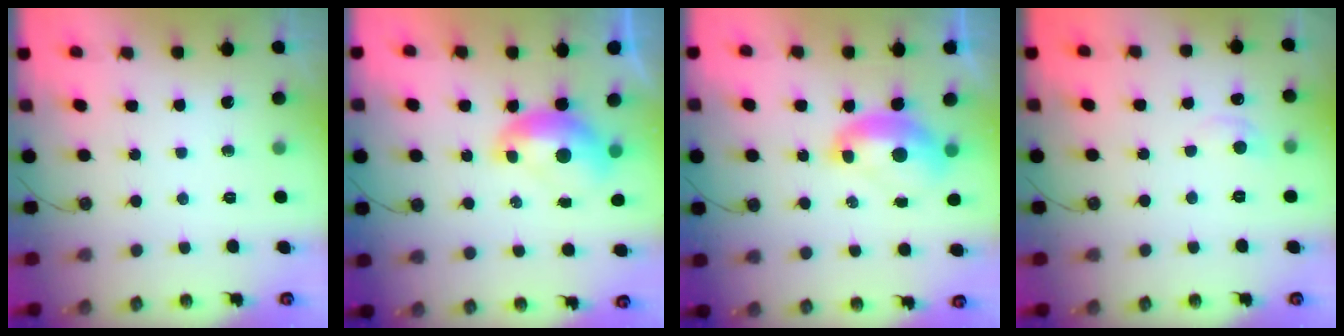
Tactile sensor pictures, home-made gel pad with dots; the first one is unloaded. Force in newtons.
{"total": 1.5, "press": 1.4, "slide": 0.3}
{"total": 2.1, "press": 2.0, "slide": 0.7}
{"total": 0.9, "press": 0.5, "slide": 0.7}